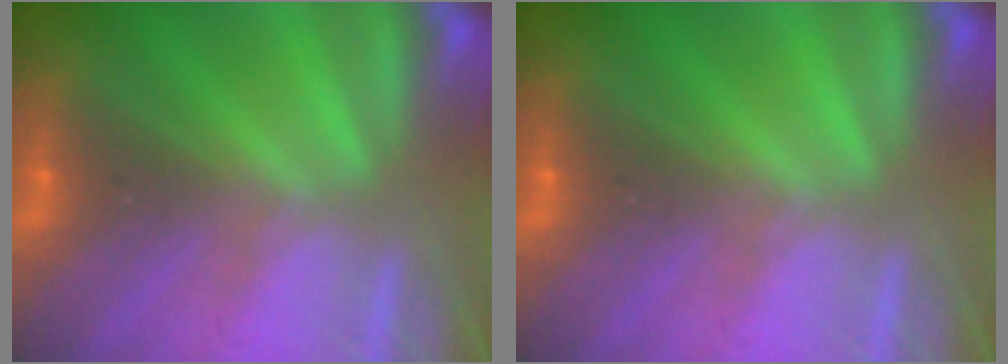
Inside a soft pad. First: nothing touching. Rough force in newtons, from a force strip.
{"total": 0.0}